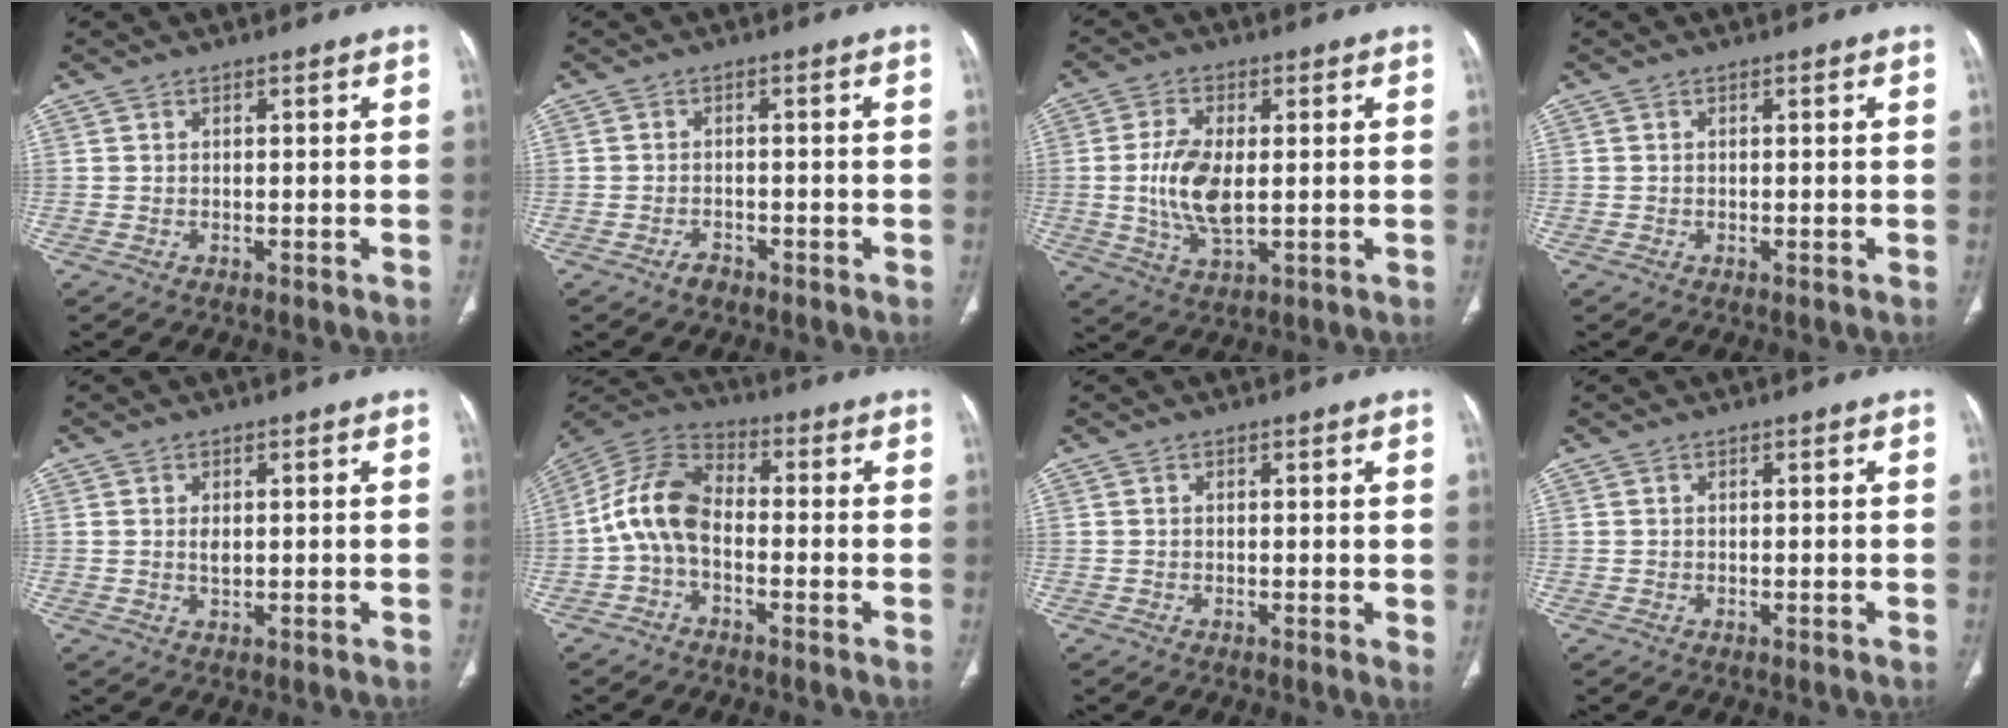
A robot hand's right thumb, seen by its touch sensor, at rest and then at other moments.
{"total": 1.9, "force": [-1.4, 1.1, 0.6], "torque": [-0.014, 0.009, -0.023]}
{"total": 9.6, "force": [0.1, 4.4, 8.5], "torque": [-0.178, -0.011, 0.006]}
{"total": 0.0}
{"total": 1.6, "force": [0.4, 0.7, 1.4], "torque": [-0.026, -0.005, 0.010]}
{"total": 10.3, "force": [-1.9, 6.4, 7.9], "torque": [-0.152, 0.036, -0.051]}
{"total": 1.3, "force": [0.2, 0.4, 1.2], "torque": [-0.016, -0.005, 0.000]}
{"total": 0.0}